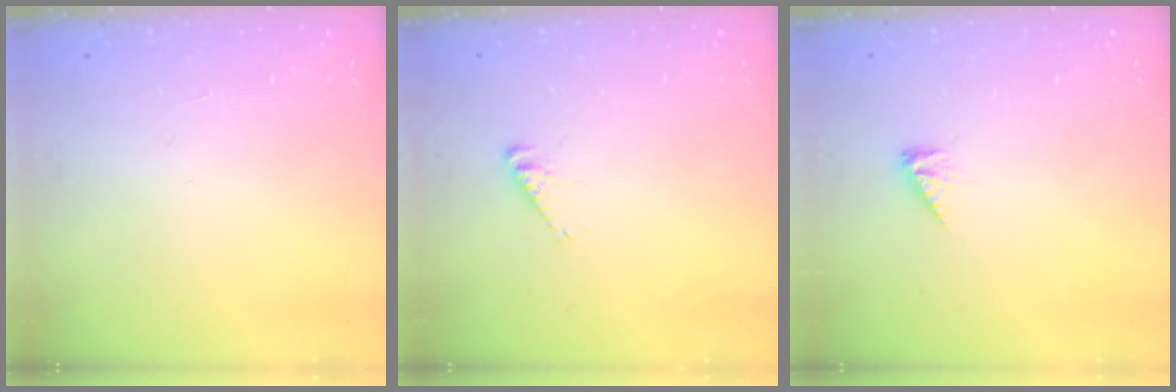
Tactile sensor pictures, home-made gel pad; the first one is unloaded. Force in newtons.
{"total": 3.5, "press": 3.5, "slide": 0.5}
{"total": 3.1, "press": 3.0, "slide": 0.6}